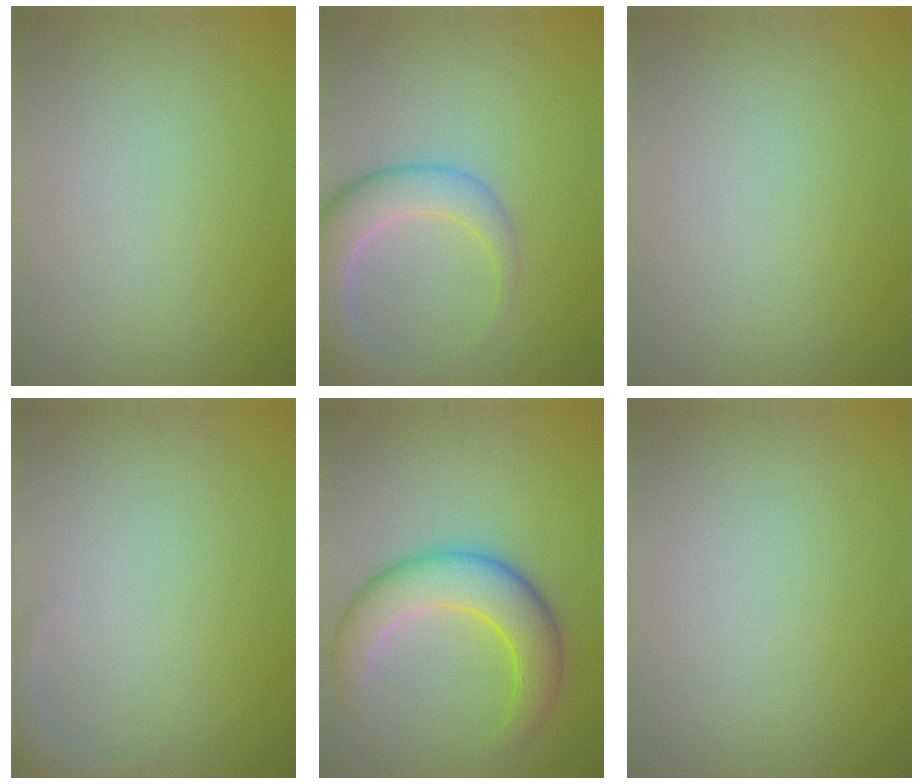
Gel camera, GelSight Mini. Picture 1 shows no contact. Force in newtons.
{"total": 5.7, "press": 5.7, "slide": 0.8}
{"total": 0.0}
{"total": 1.7, "press": 1.7, "slide": 0.2}
{"total": 6.6, "press": 6.6, "slide": 0.3}
{"total": 0.0}